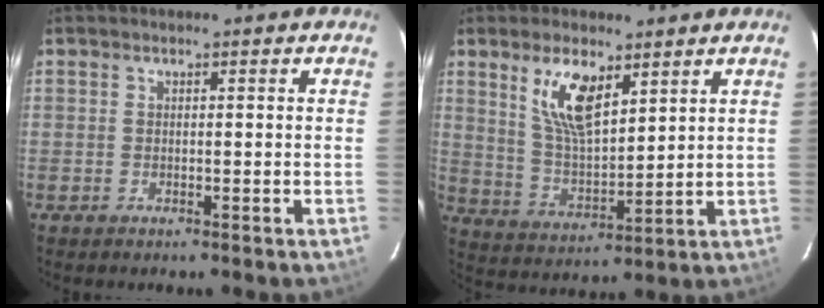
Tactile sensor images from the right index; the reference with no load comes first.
{"total": 10.0, "force": [5.5, 4.1, 7.3], "torque": [-0.139, 0.003, 0.116]}